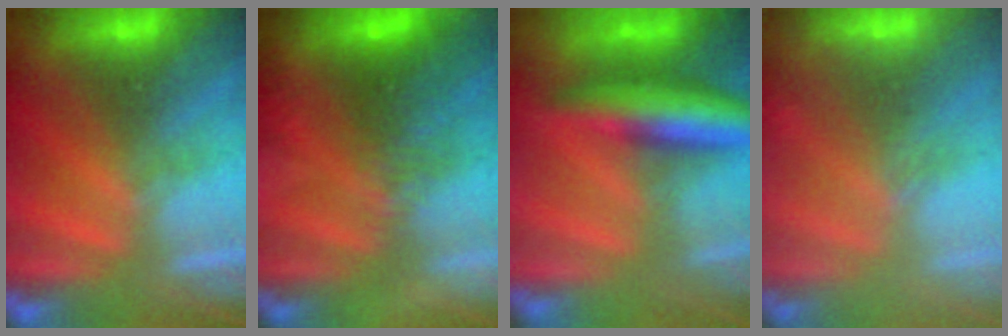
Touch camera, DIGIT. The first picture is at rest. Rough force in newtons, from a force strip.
{"total": 8.8}
{"total": 5.7}
{"total": 2.4}